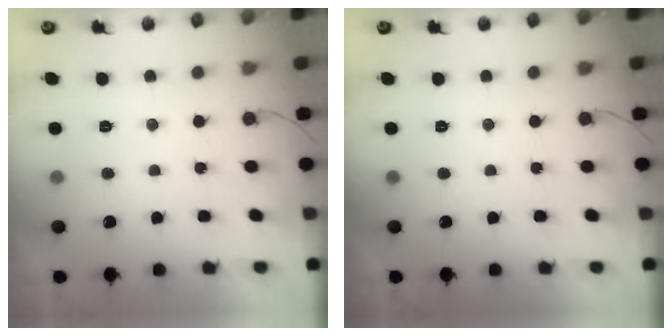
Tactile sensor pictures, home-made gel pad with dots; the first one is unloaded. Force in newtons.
{"total": 0.0}